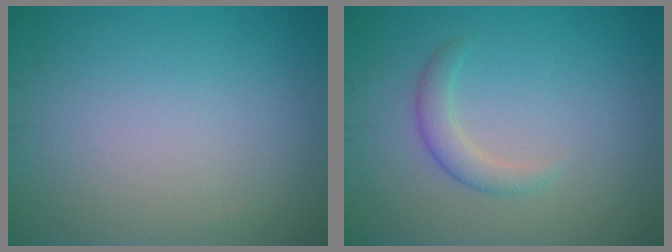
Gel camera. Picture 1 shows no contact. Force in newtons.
{"total": 2.0, "press": 2.0, "slide": 0.1}